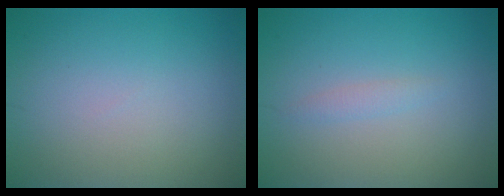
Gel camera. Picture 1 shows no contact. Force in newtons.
{"total": 0.9, "press": 0.9, "slide": 0.0}